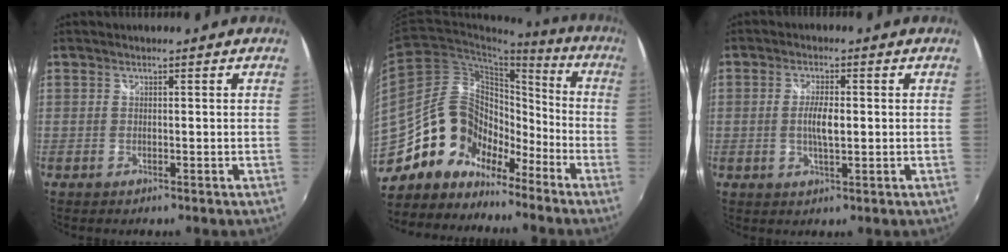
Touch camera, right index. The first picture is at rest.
{"total": 16.8, "force": [-11.9, 10.3, 5.9], "torque": [-0.116, 0.027, -0.211]}
{"total": 4.1, "force": [-0.1, 1.2, 3.9], "torque": [-0.073, -0.002, -0.003]}